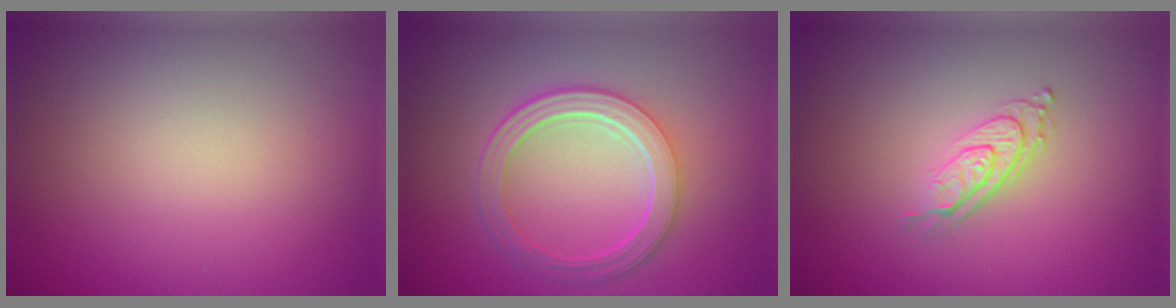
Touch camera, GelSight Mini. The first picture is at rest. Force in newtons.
{"total": 5.2, "press": 3.9, "slide": 3.5}
{"total": 2.8, "press": 2.0, "slide": 2.1}